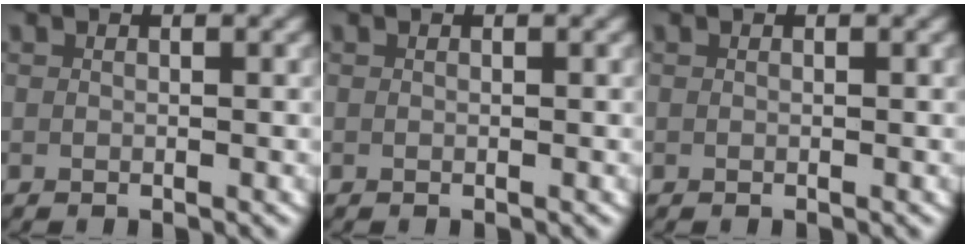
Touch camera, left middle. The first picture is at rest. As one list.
[{"total": 0.0}, {"total": 0.0}]